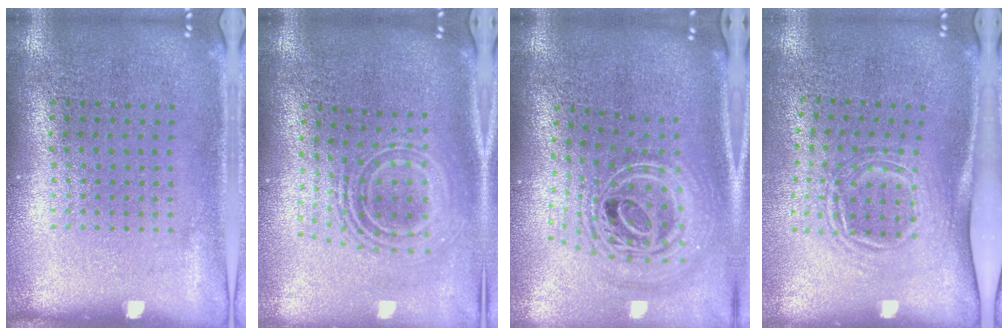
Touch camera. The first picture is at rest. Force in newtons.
{"total": 2.3, "press": 1.7, "slide": 1.6}
{"total": 2.8, "press": 1.9, "slide": 2.0}
{"total": 1.7, "press": 1.2, "slide": 1.2}